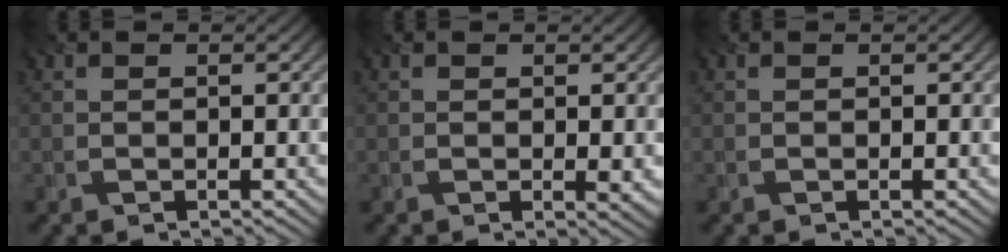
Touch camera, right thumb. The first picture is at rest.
{"total": 1.2, "force": [0.3, 0.4, 1.1], "torque": [-0.018, -0.006, 0.005]}
{"total": 0.0}